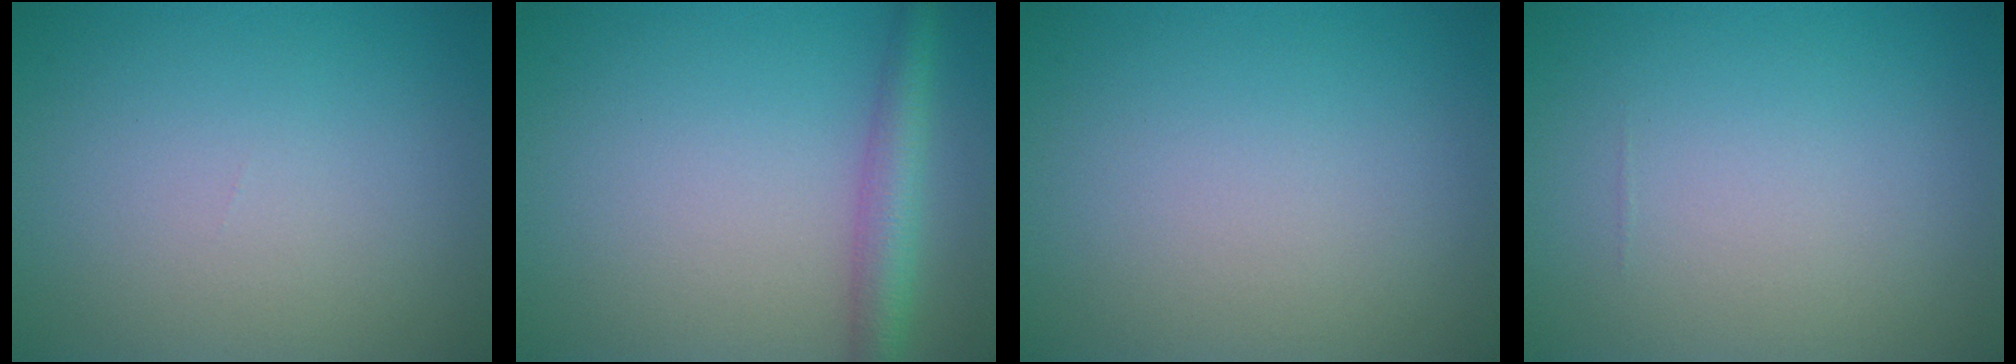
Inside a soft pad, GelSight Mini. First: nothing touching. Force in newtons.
{"total": 3.5, "press": 3.5, "slide": 0.1}
{"total": 0.0}
{"total": 0.0}